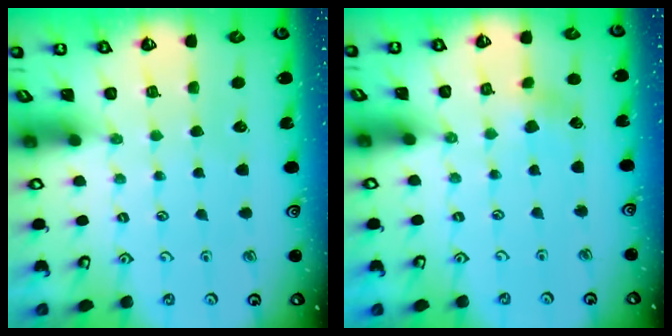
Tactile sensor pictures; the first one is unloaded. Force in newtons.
{"total": 1.8, "press": 1.8, "slide": 0.3}